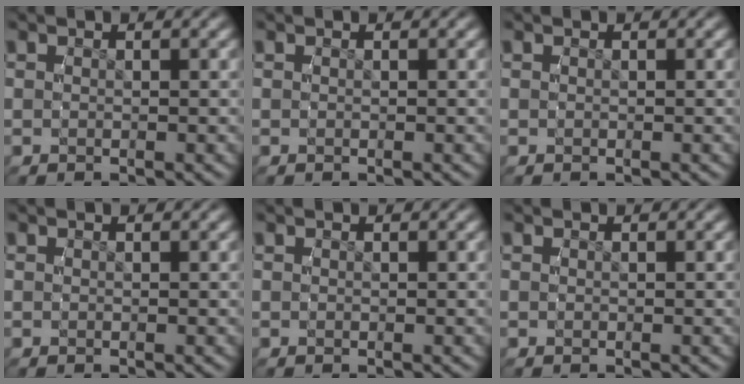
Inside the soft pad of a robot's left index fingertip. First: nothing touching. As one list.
[{"total": 0.0}, {"total": 0.0}, {"total": 0.0}, {"total": 0.0}, {"total": 0.0}]